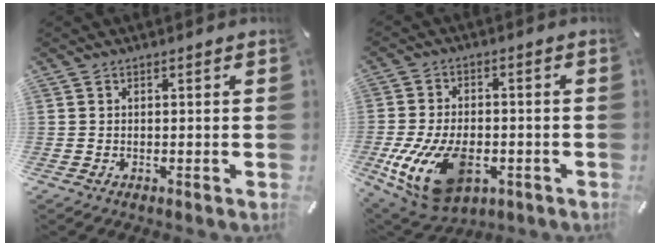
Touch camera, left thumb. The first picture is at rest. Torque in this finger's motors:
{"motor_torque": [1.30, 3.71, 1.47, 0.71, 0.27]}